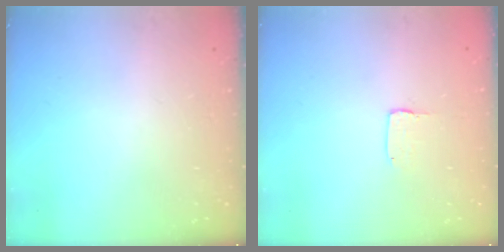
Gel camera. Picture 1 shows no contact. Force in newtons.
{"total": 2.0, "press": 2.0, "slide": 0.1}